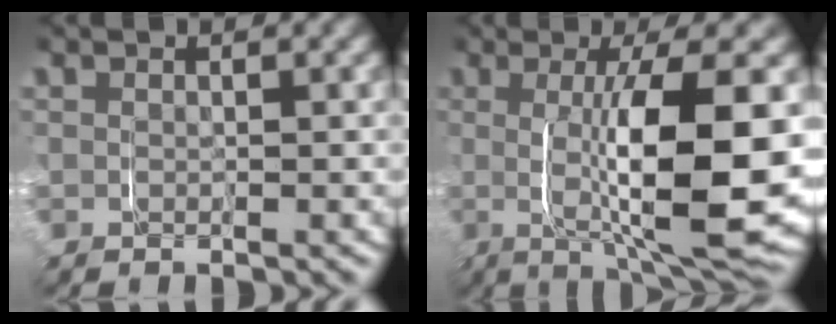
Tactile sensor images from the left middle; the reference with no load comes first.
{"total": 10.9, "force": [-0.5, 2.7, 10.5], "torque": [-0.155, -0.006, 0.001]}